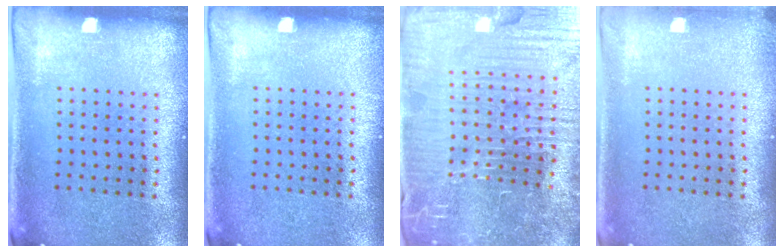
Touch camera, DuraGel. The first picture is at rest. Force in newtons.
{"total": 0.0}
{"total": 7.5, "press": 6.6, "slide": 3.5}
{"total": 0.6, "press": 0.6, "slide": 0.1}